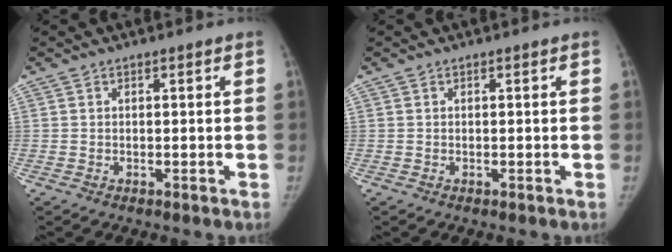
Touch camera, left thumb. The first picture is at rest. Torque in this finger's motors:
{"motor_torque": [-0.06, 0.10, 0.03, -0.03, -0.01]}